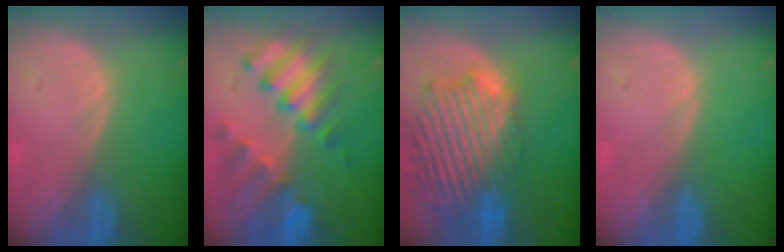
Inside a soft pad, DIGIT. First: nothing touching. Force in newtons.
{"total": 10.2, "press": 8.9, "slide": 5.1}
{"total": 13.9, "press": 11.9, "slide": 7.2}
{"total": 0.0}